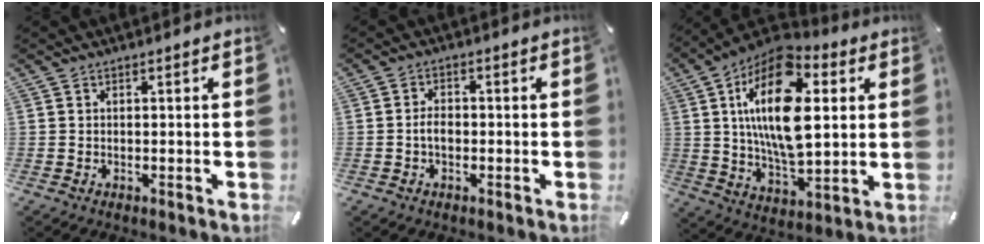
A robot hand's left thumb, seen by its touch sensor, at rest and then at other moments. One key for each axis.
{"total": 3.0, "fx": -0.7, "fy": 1.9, "fz": 2.3, "tx": -0.041, "ty": 0.008, "tz": -0.013}
{"total": 21.4, "fx": 5.8, "fy": 11.3, "fz": 17.2, "tx": -0.341, "ty": -0.014, "tz": 0.089}